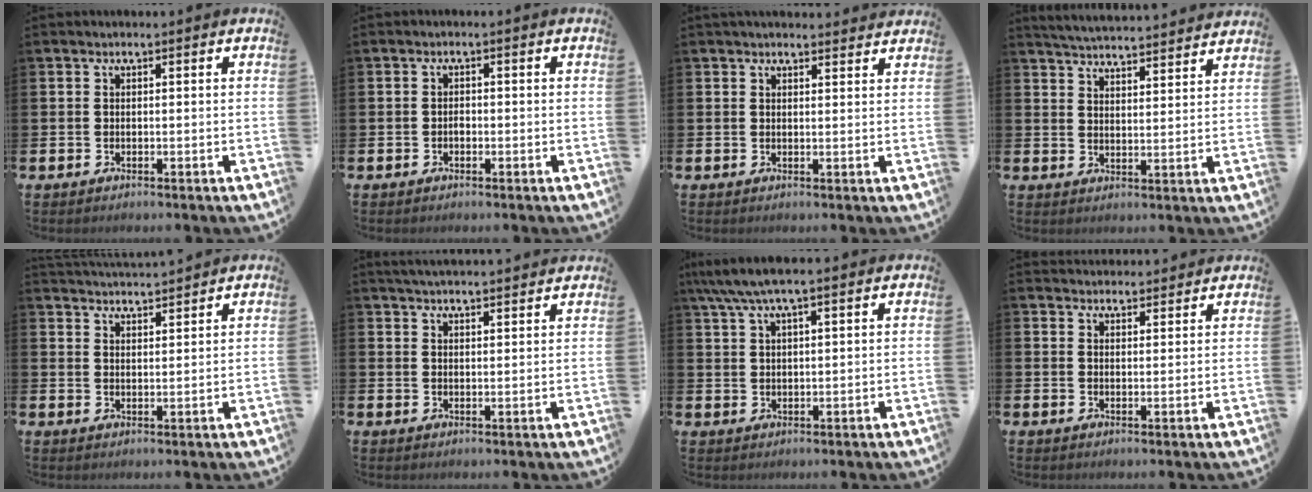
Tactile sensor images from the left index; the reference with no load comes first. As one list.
[{"total": 0.9, "force": [-0.4, 0.7, 0.5], "torque": [-0.006, 0.000, -0.009]}, {"total": 2.2, "force": [2.1, 0.4, 0.1], "torque": [0.002, -0.012, 0.037]}, {"total": 5.0, "force": [5.0, 0.1, 0.3], "torque": [-0.020, -0.036, 0.088]}, {"total": 3.9, "force": [3.9, -0.1, -0.2], "torque": [-0.006, -0.025, 0.071]}, {"total": 3.6, "force": [3.6, -0.1, 0.2], "torque": [-0.011, -0.017, 0.066]}, {"total": 5.2, "force": [4.1, 1.1, 3.1], "torque": [-0.076, -0.002, 0.075]}, {"total": 3.0, "force": [2.9, 0.5, -0.2], "torque": [-0.002, -0.014, 0.054]}]